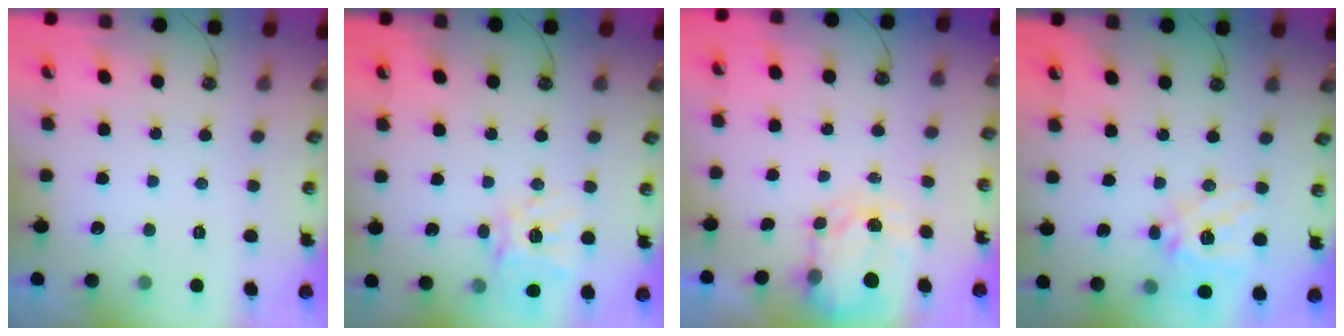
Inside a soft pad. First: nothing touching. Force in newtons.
{"total": 14.6, "press": 14.5, "slide": 2.0}
{"total": 3.7, "press": 3.7, "slide": 0.5}
{"total": 16.6, "press": 16.4, "slide": 2.6}